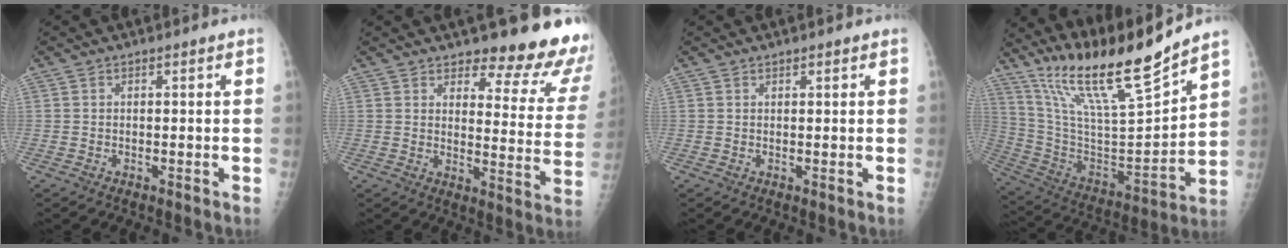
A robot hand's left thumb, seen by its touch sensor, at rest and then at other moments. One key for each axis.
{"total": 16.1, "fx": 14.0, "fy": 4.2, "fz": 6.7, "tx": -0.033, "ty": -0.123, "tz": 0.159}
{"total": 0.7, "fx": 0.6, "fy": 0.2, "fz": 0.3, "tx": -0.005, "ty": -0.003, "tz": 0.009}
{"total": 20.9, "fx": 17.4, "fy": 1.3, "fz": 11.5, "tx": -0.178, "ty": -0.096, "tz": 0.322}